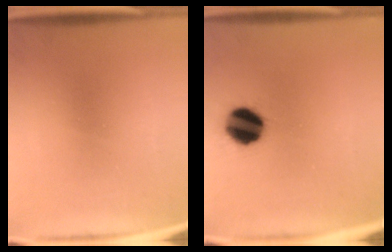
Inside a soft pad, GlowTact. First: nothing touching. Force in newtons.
{"total": 11.7}